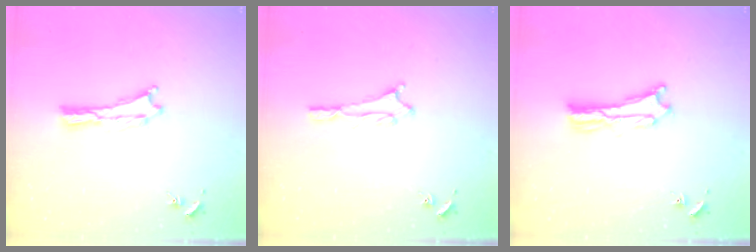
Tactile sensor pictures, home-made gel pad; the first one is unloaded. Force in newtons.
{"total": 1.5, "press": 1.5, "slide": 0.1}
{"total": 2.5, "press": 2.5, "slide": 0.1}